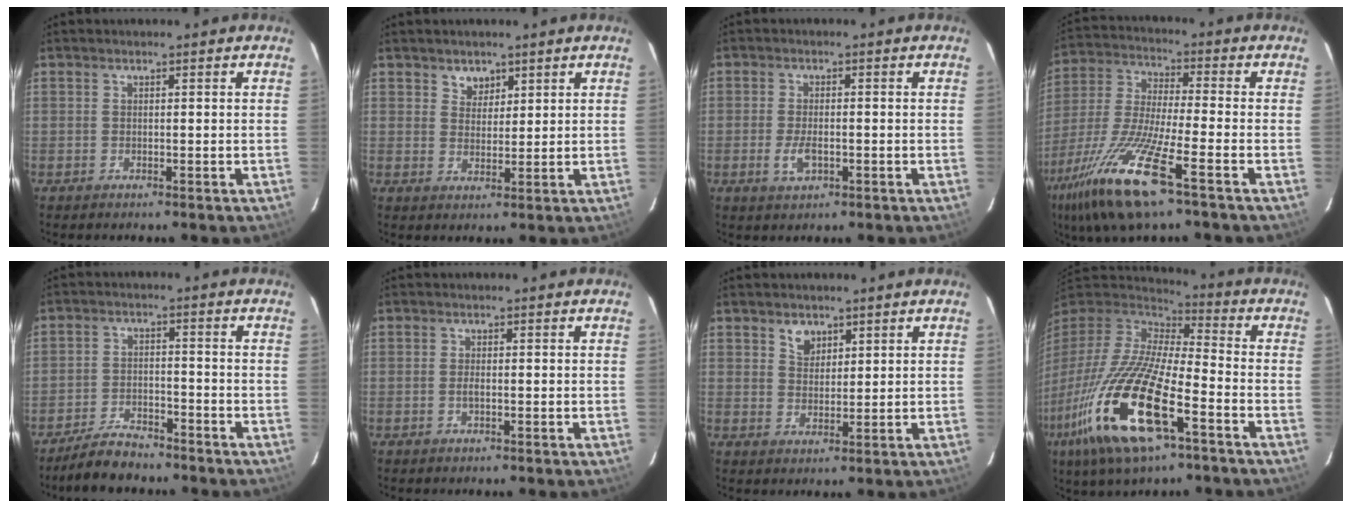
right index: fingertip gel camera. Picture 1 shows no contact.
{"total": 3.2, "force": [2.1, 2.3, 0.7], "torque": [-0.002, 0.001, 0.036]}
{"total": 3.9, "force": [-1.3, 1.8, 3.2], "torque": [-0.069, -0.003, -0.024]}
{"total": 17.5, "force": [-9.9, 2.4, 14.2], "torque": [-0.310, -0.035, -0.197]}
{"total": 7.0, "force": [-6.2, 2.4, 2.3], "torque": [-0.072, 0.005, -0.104]}
{"total": 0.9, "force": [-0.3, 0.2, 0.9], "torque": [-0.019, 0.001, -0.005]}
{"total": 3.5, "force": [2.2, 2.4, 1.3], "torque": [-0.012, 0.005, 0.040]}
{"total": 27.1, "force": [-13.2, 7.6, 22.4], "torque": [-0.445, -0.072, -0.258]}